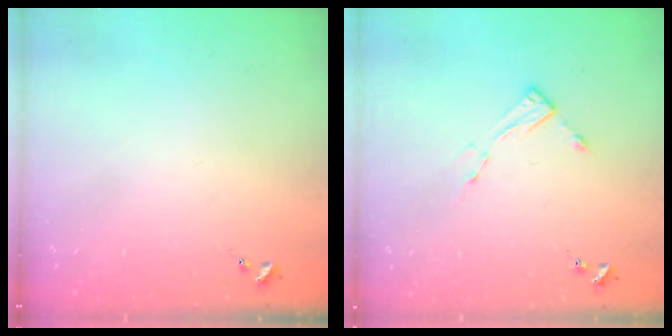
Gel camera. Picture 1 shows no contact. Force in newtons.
{"total": 4.8, "press": 4.7, "slide": 0.3}